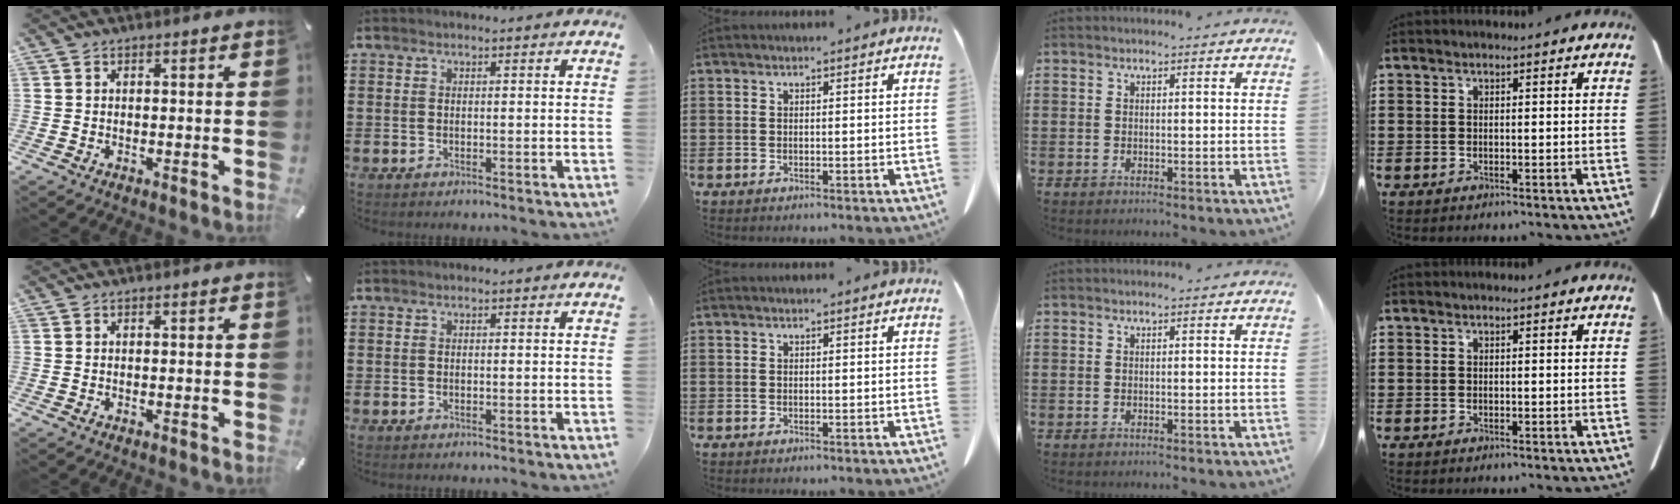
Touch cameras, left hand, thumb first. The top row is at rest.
{}